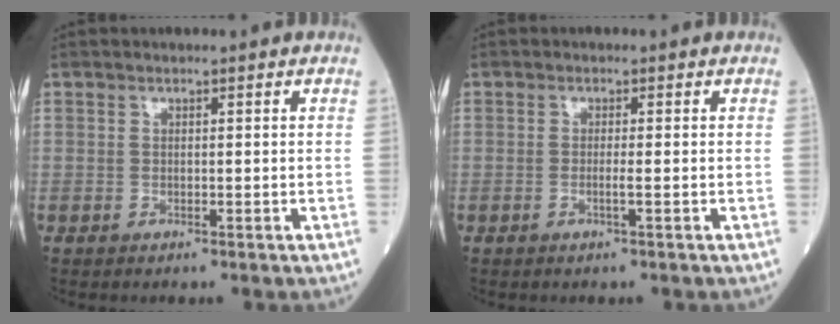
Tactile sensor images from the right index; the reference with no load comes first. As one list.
[{"total": 1.2, "force": [-0.4, -0.3, 1.1], "torque": [-0.022, -0.002, -0.010]}]